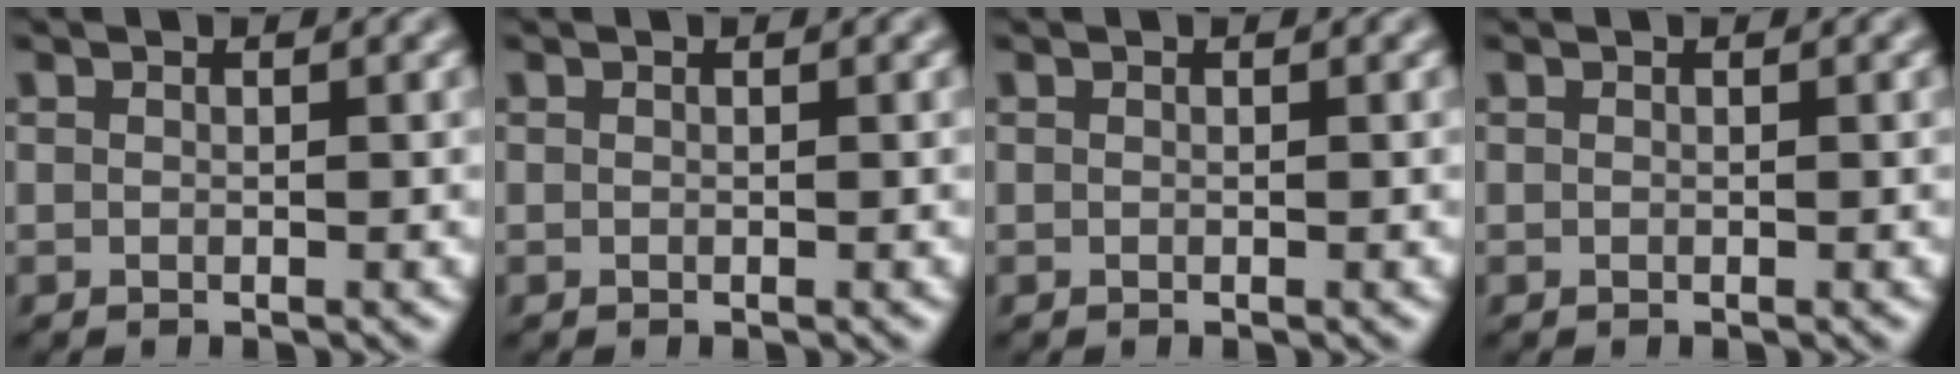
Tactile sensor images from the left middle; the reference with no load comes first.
{"total": 0.0}
{"total": 0.0}
{"total": 0.0}